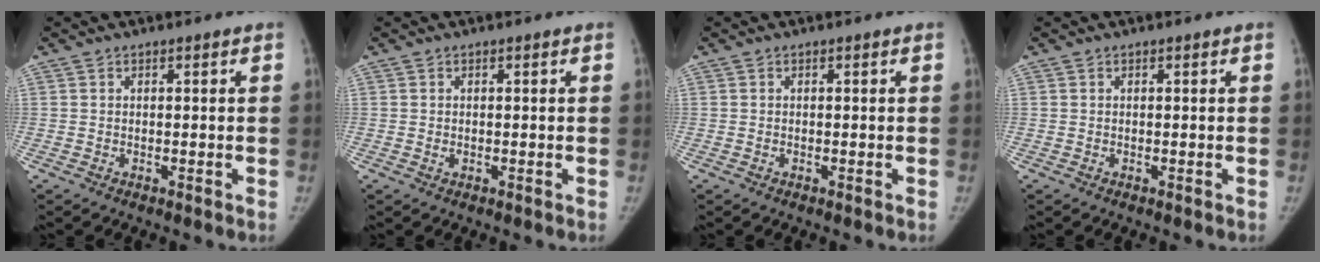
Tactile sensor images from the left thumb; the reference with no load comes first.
{"total": 0.7, "force": [-0.1, 0.5, 0.5], "torque": [-0.008, -0.001, -0.001]}
{"total": 0.0}
{"total": 0.0}